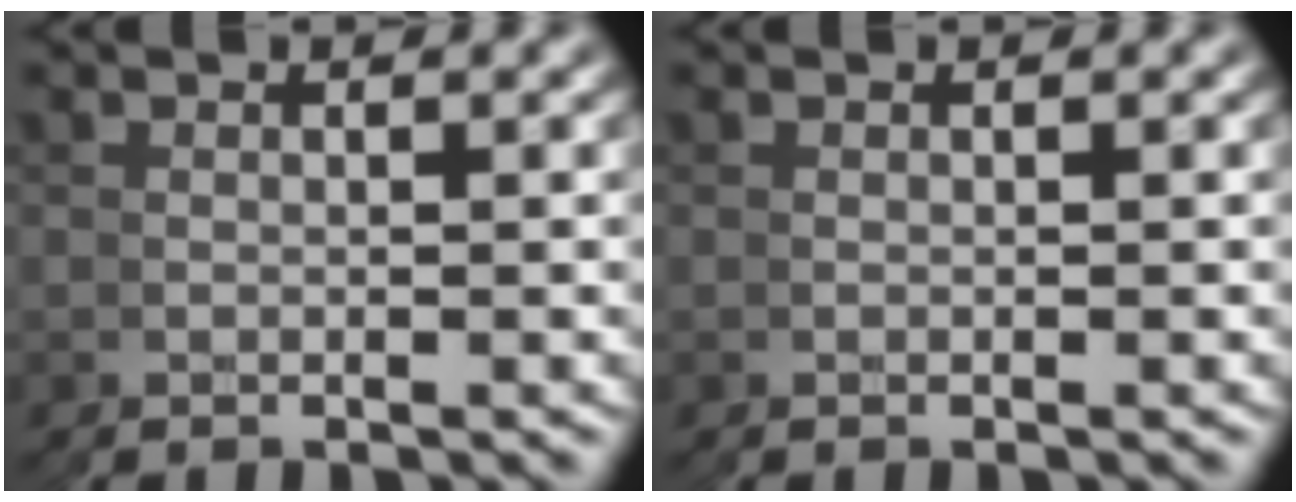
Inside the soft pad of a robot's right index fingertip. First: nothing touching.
{"total": 0.0}